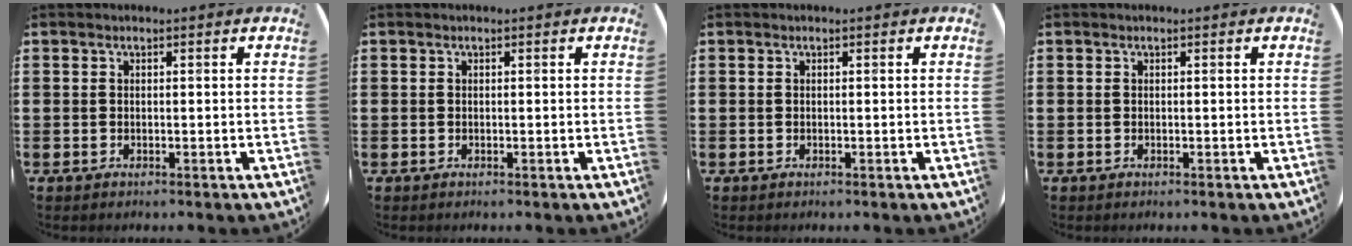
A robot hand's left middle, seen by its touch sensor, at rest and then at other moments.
{"total": 0.0}
{"total": 0.0}
{"total": 0.0}